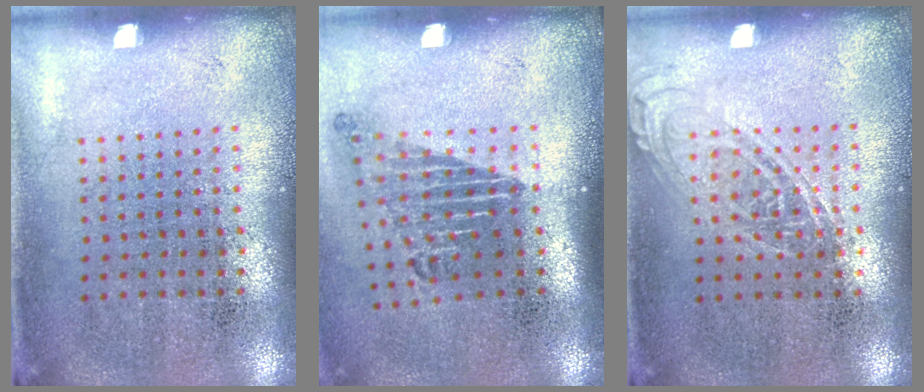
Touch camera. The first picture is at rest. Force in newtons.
{"total": 1.8, "press": 1.3, "slide": 1.3}
{"total": 1.0, "press": 1.0, "slide": 0.1}